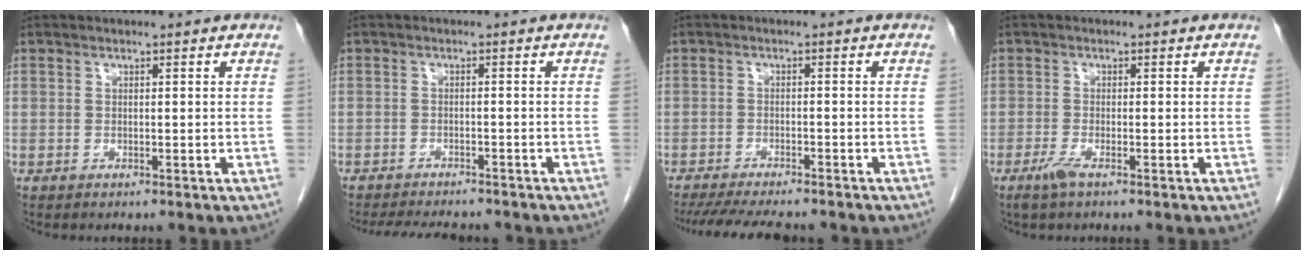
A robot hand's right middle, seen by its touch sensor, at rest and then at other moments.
{"total": 8.9, "force": [-8.0, 2.1, 3.2], "torque": [-0.051, -0.007, -0.110]}
{"total": 11.4, "force": [-10.0, 1.9, 5.0], "torque": [-0.076, -0.014, -0.141]}
{"total": 2.0, "force": [-1.3, 0.1, 1.5], "torque": [-0.038, -0.005, -0.030]}